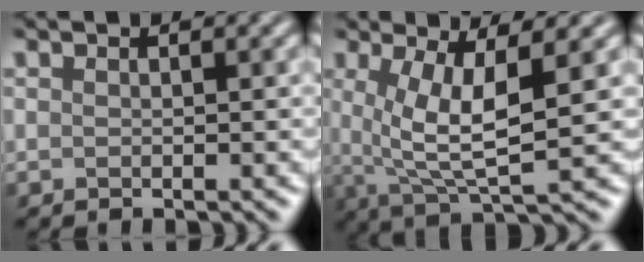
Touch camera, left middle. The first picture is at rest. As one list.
[{"total": 5.5, "force": [0.0, 1.1, 5.4], "torque": [-0.126, -0.004, 0.025]}]